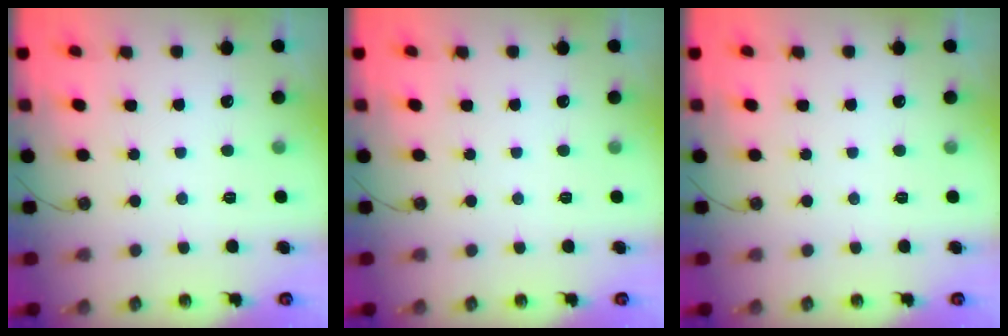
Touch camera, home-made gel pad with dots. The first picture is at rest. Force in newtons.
{"total": 0.0}
{"total": 0.0}